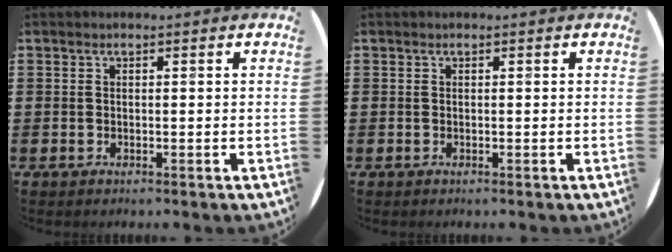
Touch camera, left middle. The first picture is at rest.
{"total": 0.0}